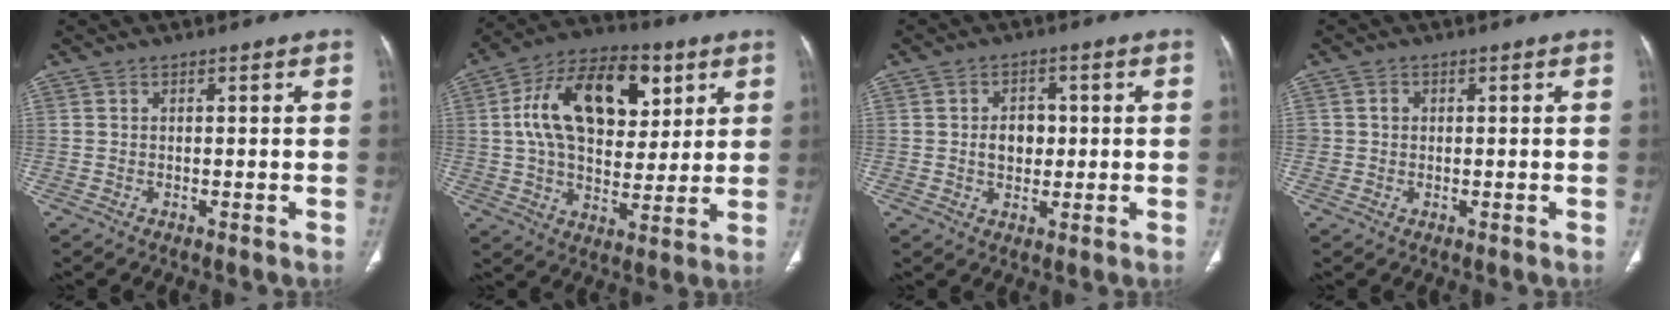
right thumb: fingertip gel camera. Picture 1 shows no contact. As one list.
[{"total": 21.0, "force": [6.2, 12.5, 15.6], "torque": [-0.229, 0.000, 0.098]}, {"total": 5.0, "force": [0.2, 3.9, 3.2], "torque": [-0.029, 0.005, 0.003]}, {"total": 1.8, "force": [0.2, 1.7, 0.5], "torque": [0.001, 0.003, 0.004]}]